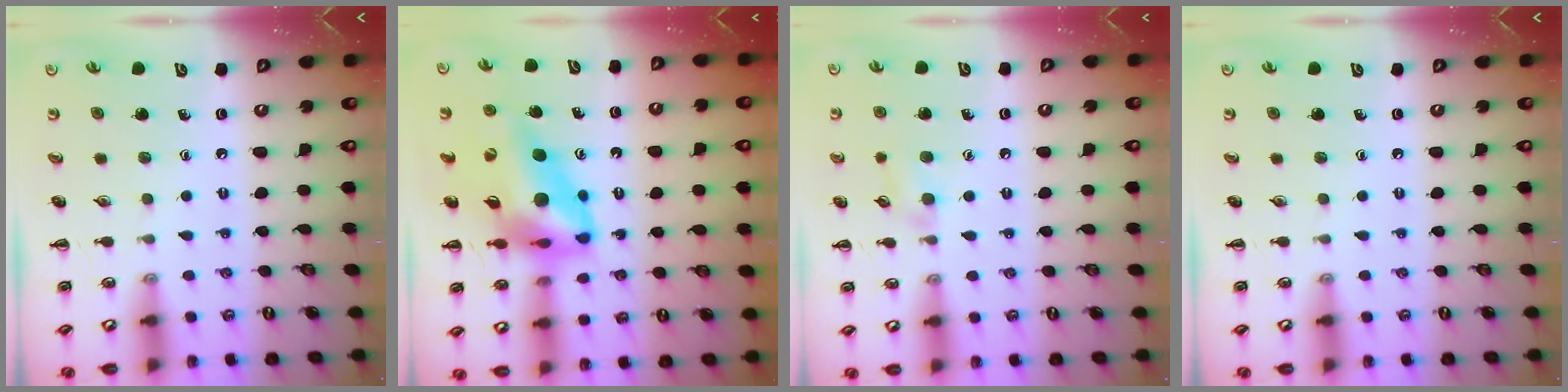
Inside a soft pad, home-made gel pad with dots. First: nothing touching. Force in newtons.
{"total": 14.9, "press": 14.2, "slide": 4.6}
{"total": 6.7, "press": 6.4, "slide": 2.0}
{"total": 0.0}